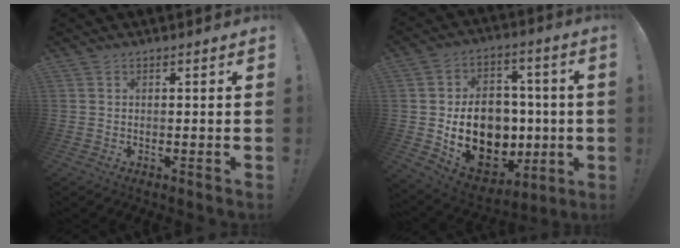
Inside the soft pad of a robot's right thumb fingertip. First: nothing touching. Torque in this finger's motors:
{"motor_torque": [1.86, 3.15, 1.49, -1.28, 0.19]}